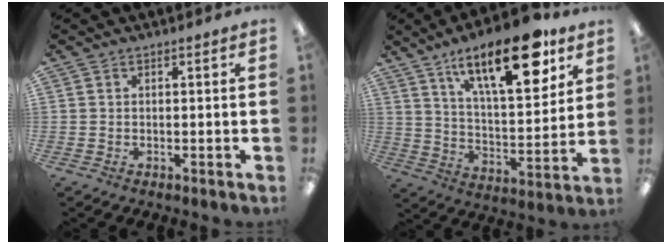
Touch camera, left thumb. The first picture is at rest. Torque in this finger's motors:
{"motor_torque": [0.43, 0.58, 1.36, -1.41, 0.16]}